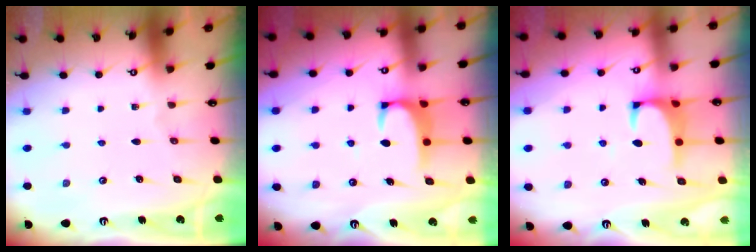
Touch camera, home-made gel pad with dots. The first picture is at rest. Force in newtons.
{"total": 1.9, "press": 1.9, "slide": 0.3}
{"total": 1.6, "press": 1.5, "slide": 0.5}